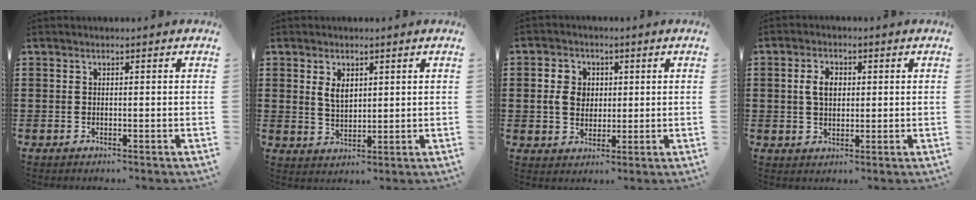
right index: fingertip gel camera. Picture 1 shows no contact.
{"total": 3.2, "force": [1.5, 1.8, 2.2], "torque": [-0.040, 0.002, 0.025]}
{"total": 5.1, "force": [0.8, 4.1, 2.9], "torque": [-0.077, 0.012, 0.009]}
{"total": 3.9, "force": [0.6, 2.4, 3.0], "torque": [-0.065, 0.013, 0.009]}